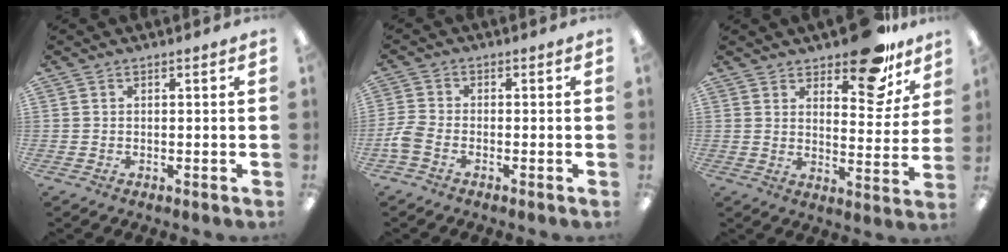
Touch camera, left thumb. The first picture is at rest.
{"total": 3.8, "force": [-1.7, 2.2, 2.5], "torque": [-0.059, 0.002, -0.034]}
{"total": 14.6, "force": [10.9, 6.0, 7.7], "torque": [-0.093, -0.072, 0.187]}